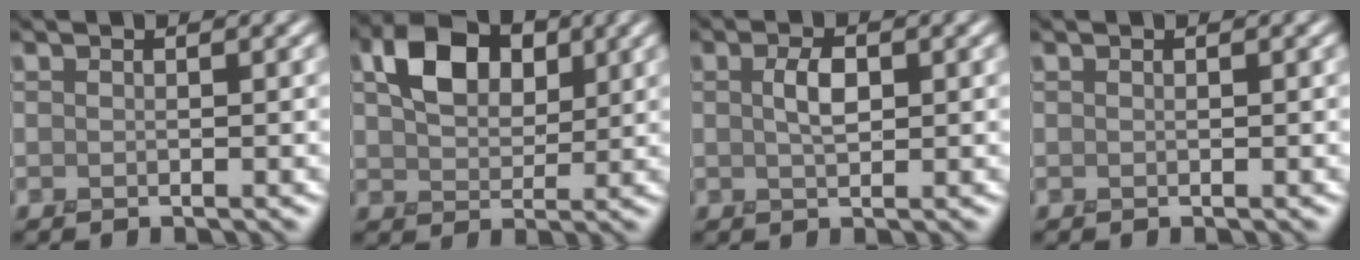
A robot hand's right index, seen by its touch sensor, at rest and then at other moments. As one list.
[{"total": 5.3, "force": [1.7, 3.7, 3.5], "torque": [-0.072, 0.004, 0.027]}, {"total": 2.0, "force": [0.4, 1.0, 1.7], "torque": [-0.043, 0.001, 0.008]}, {"total": 0.0}]